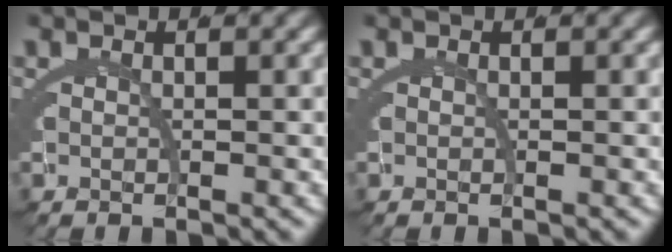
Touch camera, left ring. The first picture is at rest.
{"total": 0.0}